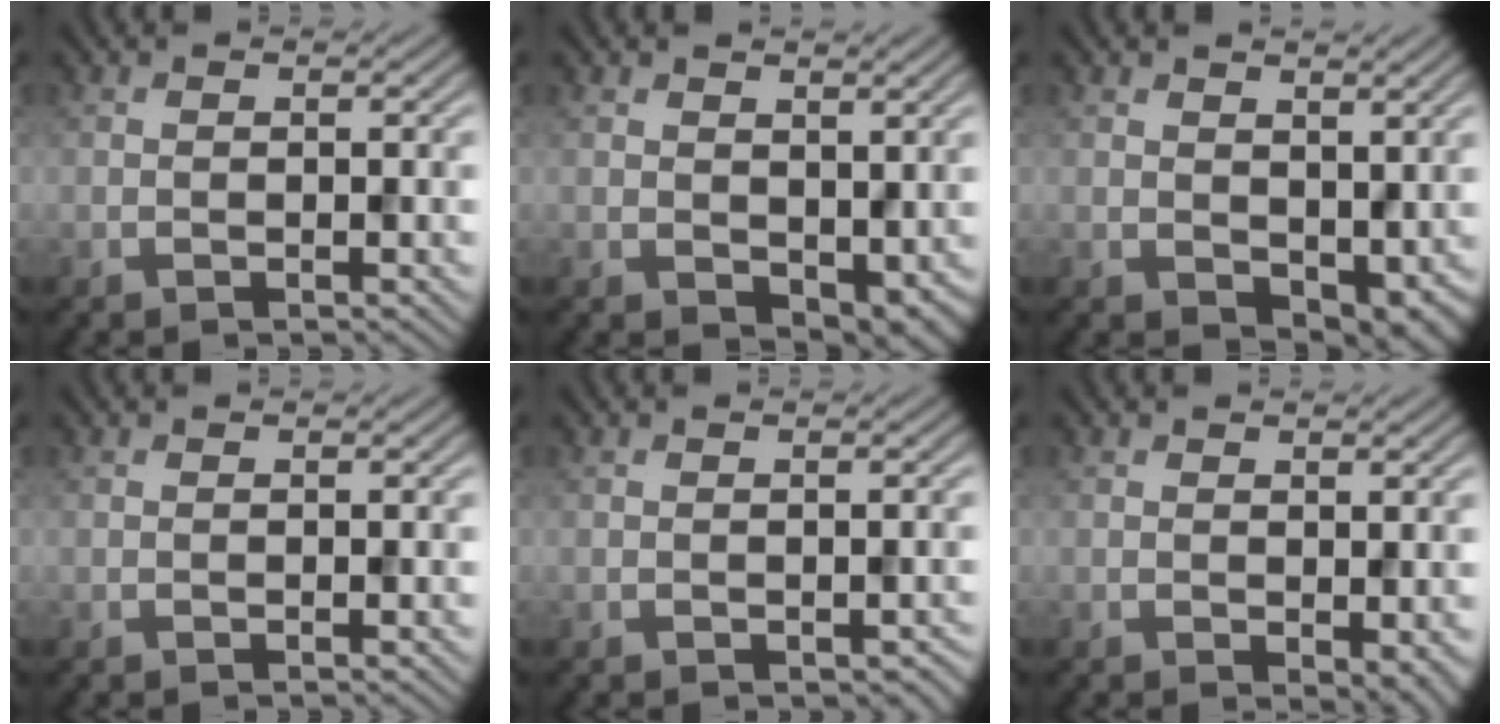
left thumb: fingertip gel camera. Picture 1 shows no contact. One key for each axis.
{"total": 3.8, "fx": 1.2, "fy": 2.5, "fz": 2.6, "tx": -0.048, "ty": -0.013, "tz": 0.027}
{"total": 4.7, "fx": 1.3, "fy": 3.2, "fz": 3.3, "tx": -0.060, "ty": -0.016, "tz": 0.030}
{"total": 0.0}
{"total": 0.6, "fx": -0.2, "fy": 0.3, "fz": 0.4, "tx": -0.004, "ty": -0.004, "tz": 0.000}
{"total": 2.8, "fx": -0.5, "fy": 1.5, "fz": 2.3, "tx": -0.032, "ty": -0.009, "tz": -0.005}